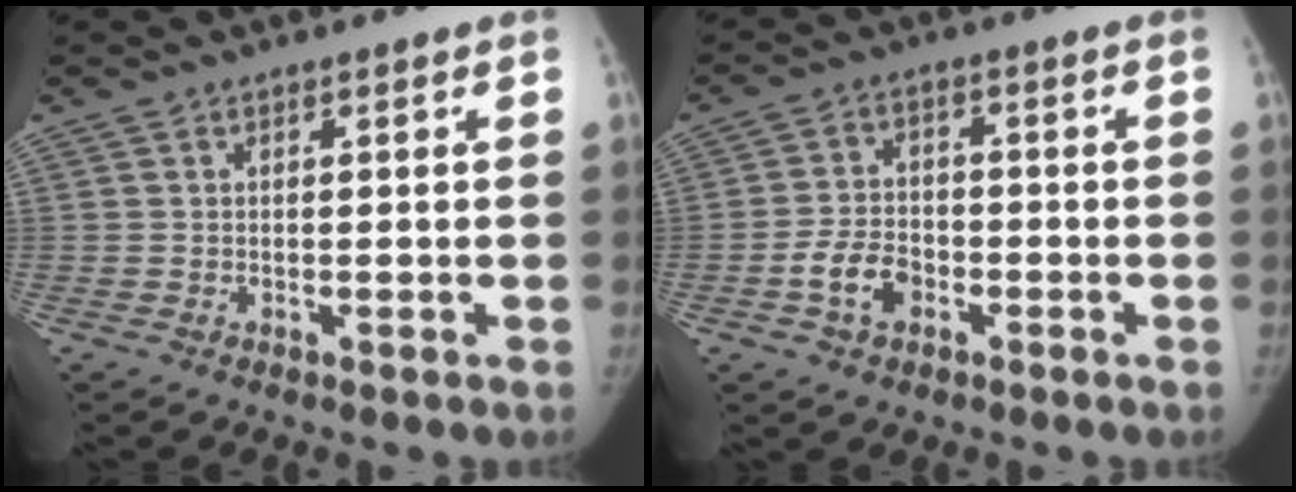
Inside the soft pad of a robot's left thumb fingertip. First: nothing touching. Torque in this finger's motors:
{"motor_torque": [-0.75, 1.05, 0.93, 0.48, 0.00]}